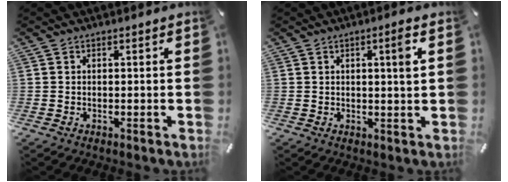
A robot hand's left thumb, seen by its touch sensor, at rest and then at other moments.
{"total": 3.8, "force": [1.2, 0.4, 3.6], "torque": [-0.056, -0.006, 0.013]}